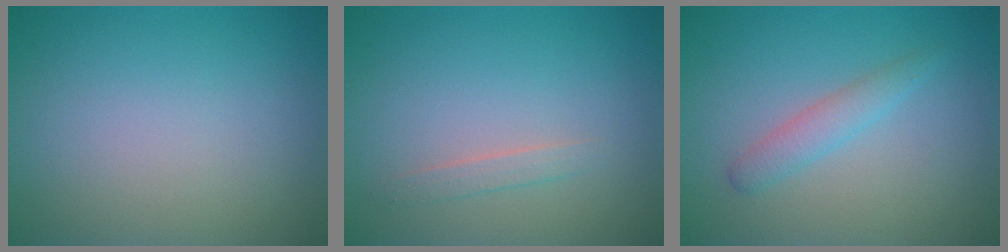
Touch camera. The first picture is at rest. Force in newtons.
{"total": 1.1, "press": 1.1, "slide": 0.0}
{"total": 1.9, "press": 1.9, "slide": 0.1}